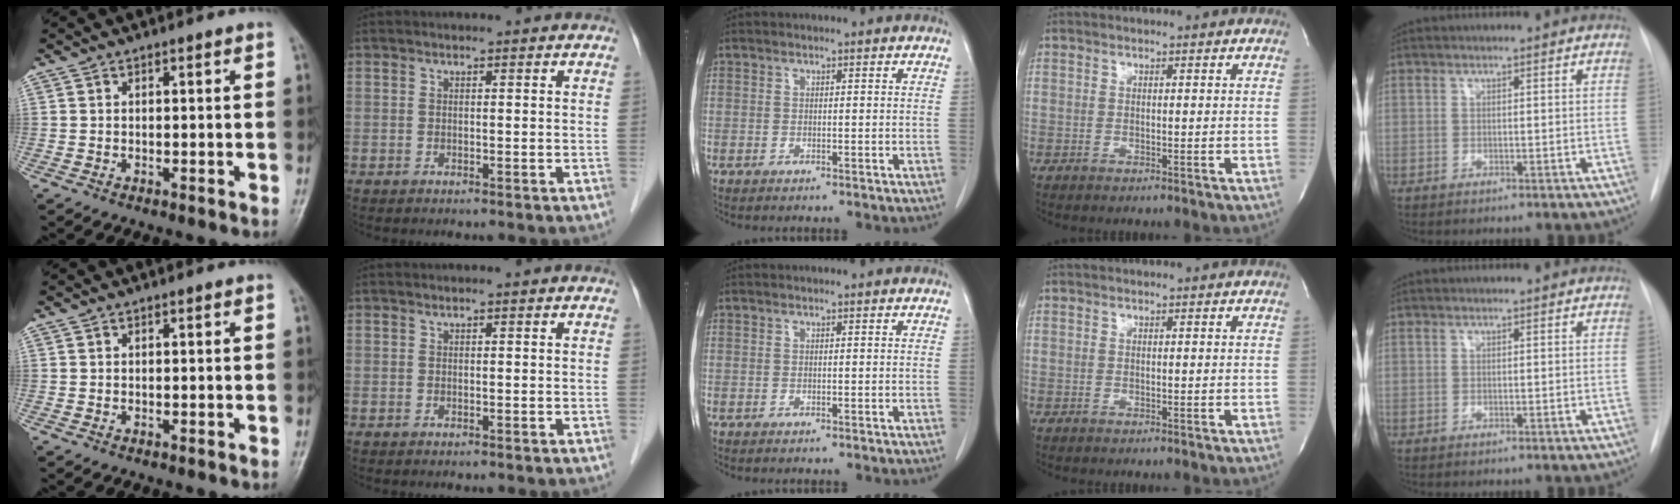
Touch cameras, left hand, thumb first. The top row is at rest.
{}